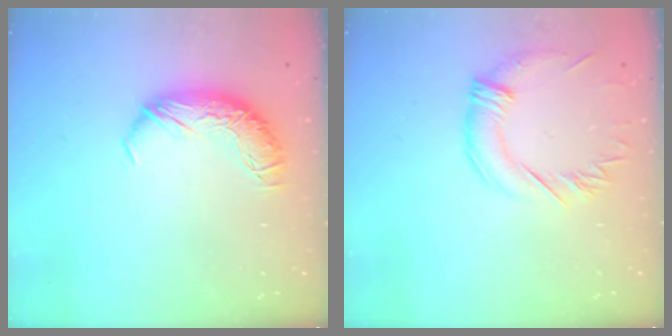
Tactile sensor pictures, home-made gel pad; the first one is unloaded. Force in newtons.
{"total": 1.3, "press": 0.2, "slide": 1.2}